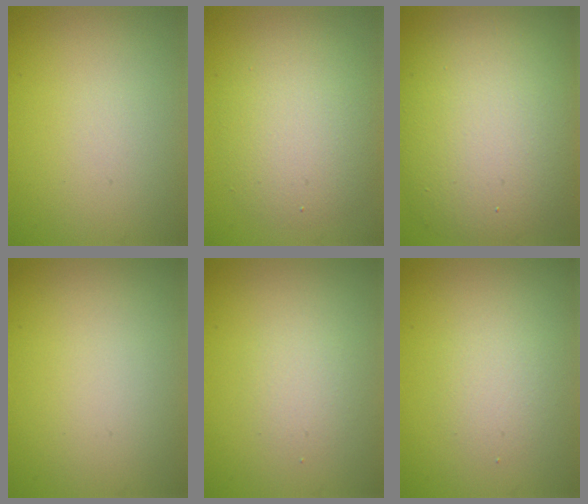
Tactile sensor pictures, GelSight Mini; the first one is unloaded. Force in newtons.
{"total": 5.2, "press": 5.2, "slide": 0.1}
{"total": 11.9, "press": 11.8, "slide": 0.8}
{"total": 0.0}
{"total": 1.6, "press": 1.6, "slide": 0.1}
{"total": 2.0, "press": 1.9, "slide": 0.2}